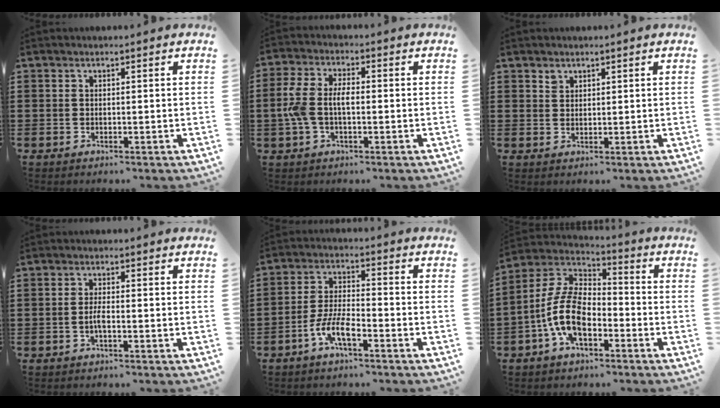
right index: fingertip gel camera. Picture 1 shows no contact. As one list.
[{"total": 5.8, "force": [-0.5, 3.0, 4.9], "torque": [-0.126, -0.004, -0.020]}, {"total": 1.4, "force": [1.1, 0.9, 0.1], "torque": [-0.004, 0.001, 0.023]}, {"total": 2.3, "force": [-1.0, 0.2, 2.0], "torque": [-0.045, -0.002, -0.020]}, {"total": 6.5, "force": [-4.1, 1.8, 4.8], "torque": [-0.118, -0.009, -0.083]}, {"total": 11.5, "force": [-4.3, 6.0, 8.9], "torque": [-0.214, 0.003, -0.088]}]